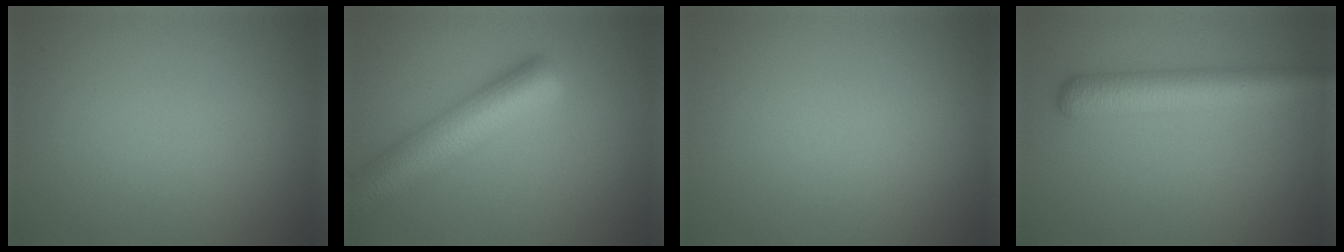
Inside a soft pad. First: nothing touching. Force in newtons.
{"total": 7.5, "press": 7.5, "slide": 0.4}
{"total": 0.0}
{"total": 5.3, "press": 5.3, "slide": 0.2}